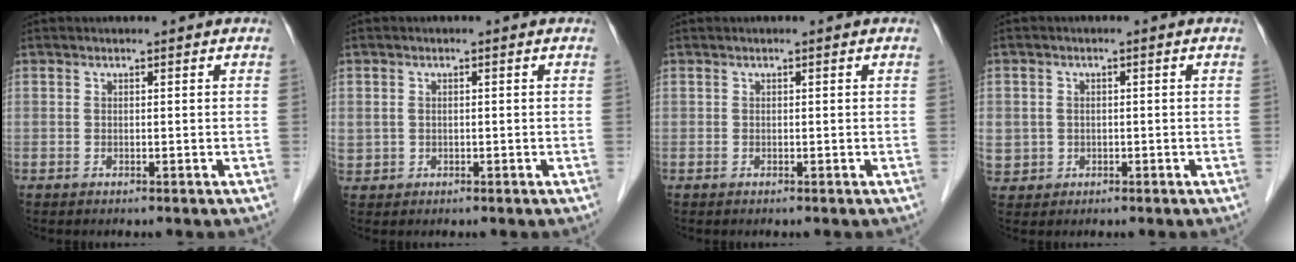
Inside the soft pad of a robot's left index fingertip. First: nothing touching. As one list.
[{"total": 1.5, "force": [0.1, 1.4, 0.5], "torque": [-0.018, 0.005, 0.011]}, {"total": 0.0}, {"total": 4.3, "force": [-0.5, 4.1, 0.9], "torque": [-0.030, 0.005, 0.006]}]